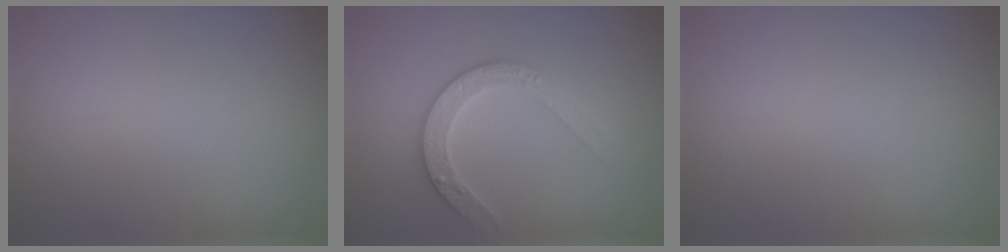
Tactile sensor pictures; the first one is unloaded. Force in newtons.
{"total": 2.8, "press": 2.8, "slide": 0.3}
{"total": 0.0}